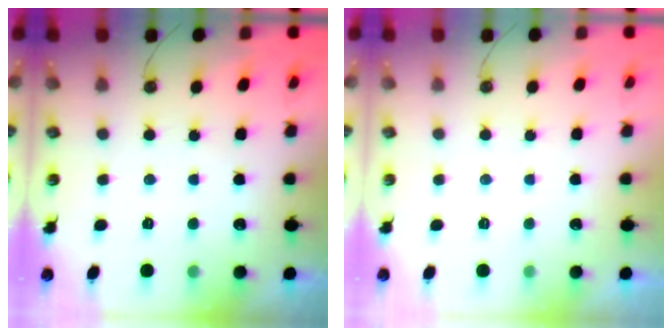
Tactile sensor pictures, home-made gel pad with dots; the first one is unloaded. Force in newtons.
{"total": 0.0}